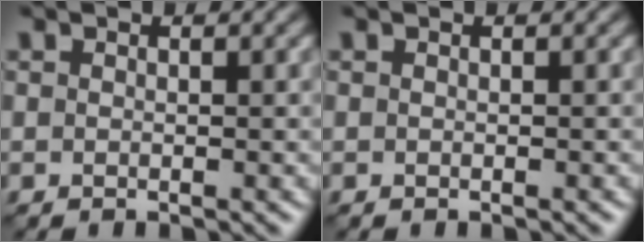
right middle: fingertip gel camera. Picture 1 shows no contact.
{"total": 0.0}